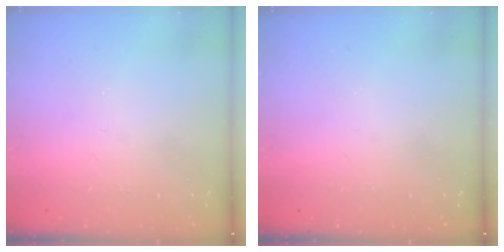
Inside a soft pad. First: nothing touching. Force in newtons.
{"total": 0.0}